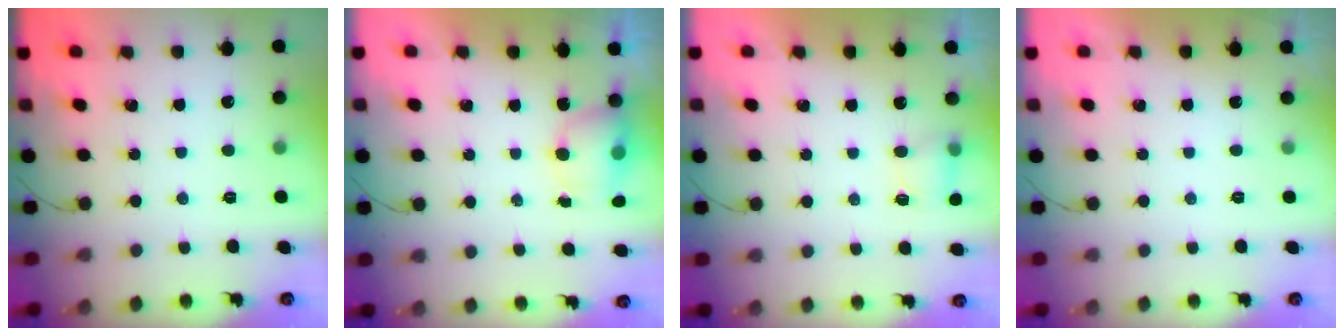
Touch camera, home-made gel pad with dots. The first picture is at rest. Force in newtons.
{"total": 6.2, "press": 6.2, "slide": 0.4}
{"total": 5.3, "press": 5.1, "slide": 1.3}
{"total": 0.0}